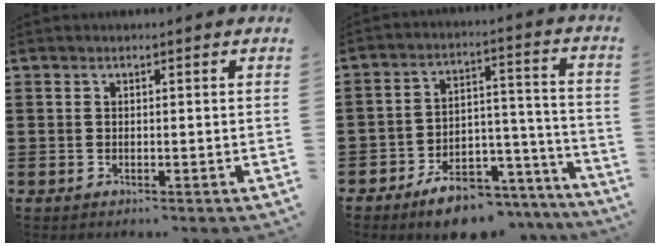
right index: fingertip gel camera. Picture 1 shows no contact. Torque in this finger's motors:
{"motor_torque": [-0.47, 0.56, -0.05, -0.21]}